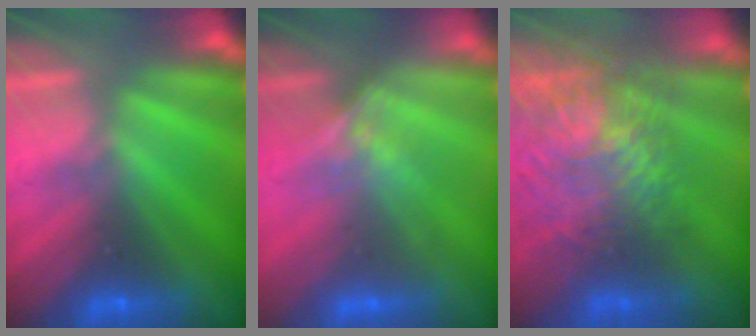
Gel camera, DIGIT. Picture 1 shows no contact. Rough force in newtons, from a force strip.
{"total": 1.8}
{"total": 10.8}